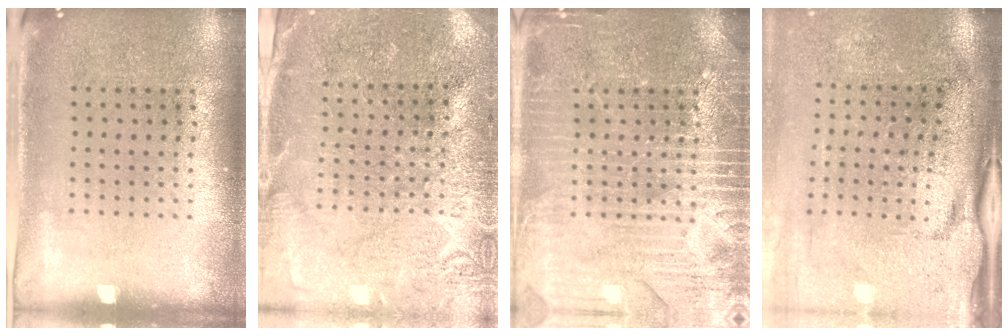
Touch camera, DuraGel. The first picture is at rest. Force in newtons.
{"total": 2.8, "press": 2.8, "slide": 0.1}
{"total": 6.0, "press": 6.0, "slide": 0.9}
{"total": 4.4, "press": 3.6, "slide": 2.5}